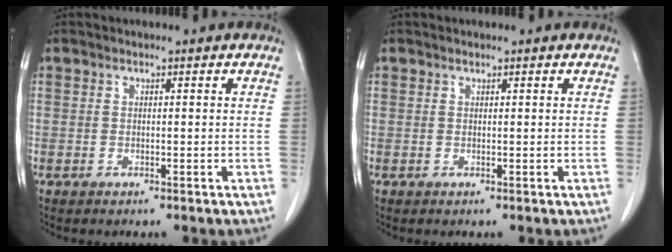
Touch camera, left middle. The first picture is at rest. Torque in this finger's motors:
{"motor_torque": [0.39, -0.24, -0.07, 0.00]}